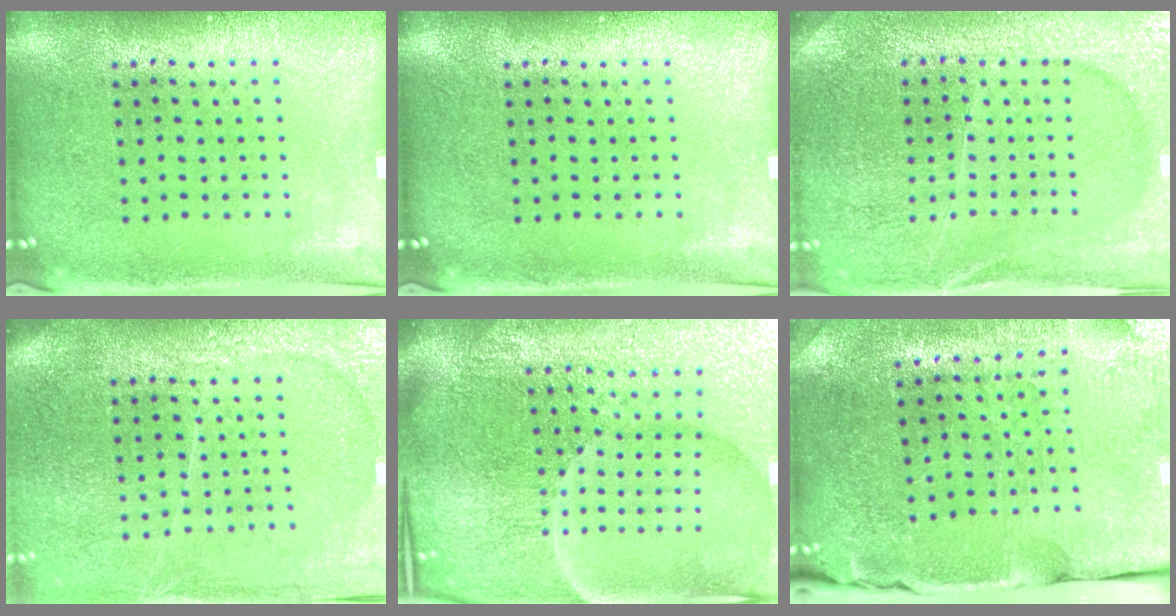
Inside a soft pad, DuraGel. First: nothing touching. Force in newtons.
{"total": 0.0}
{"total": 4.1, "press": 3.9, "slide": 1.3}
{"total": 3.6, "press": 3.3, "slide": 1.6}
{"total": 6.5, "press": 5.8, "slide": 2.9}
{"total": 3.7, "press": 3.6, "slide": 0.6}